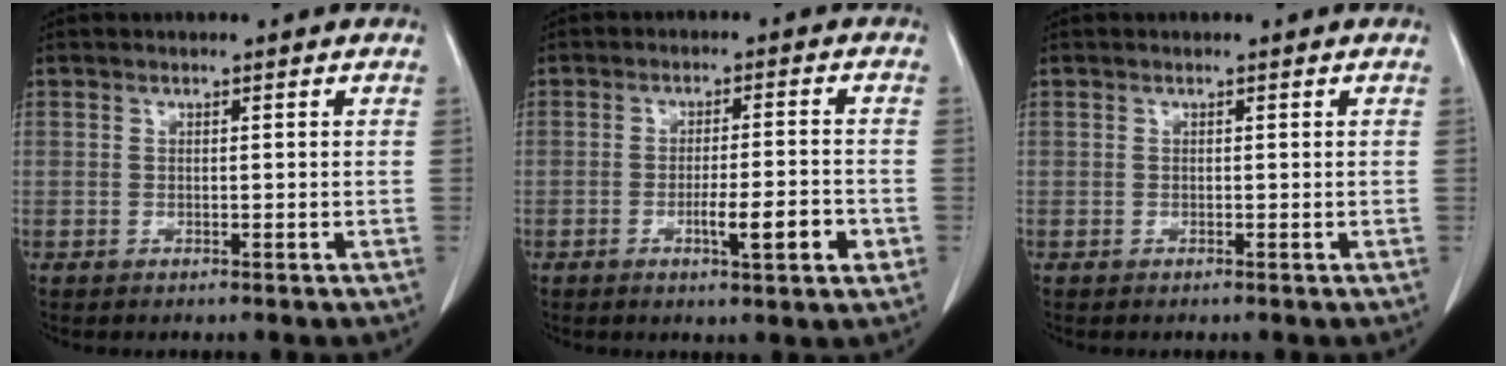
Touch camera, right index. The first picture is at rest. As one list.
[{"total": 6.5, "force": [-2.3, 0.7, 6.1], "torque": [-0.091, -0.002, -0.033]}, {"total": 0.0}]